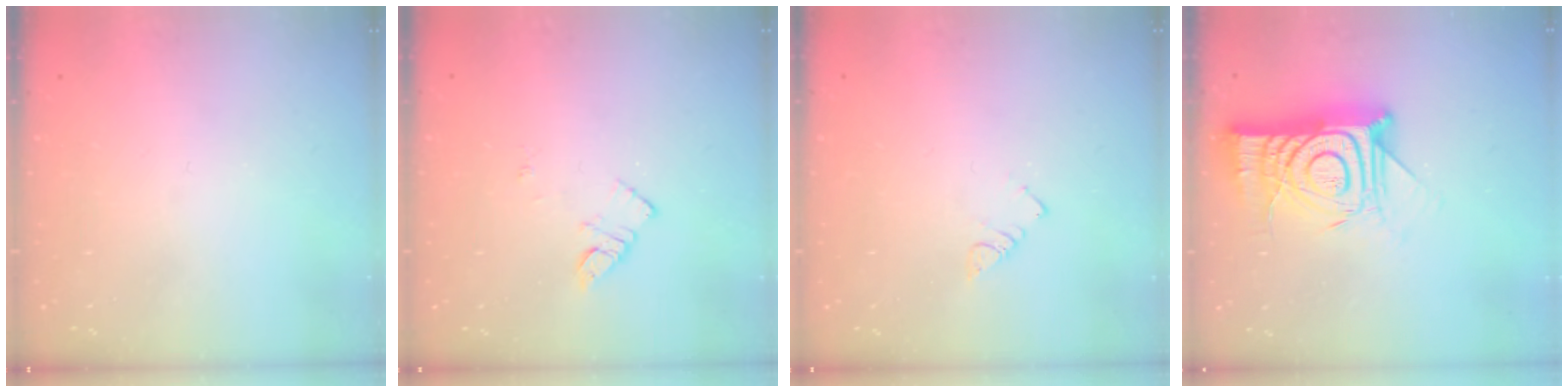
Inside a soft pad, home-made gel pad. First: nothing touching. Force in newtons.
{"total": 4.4, "press": 4.4, "slide": 0.4}
{"total": 3.4, "press": 3.4, "slide": 0.5}
{"total": 16.5, "press": 16.5, "slide": 1.4}